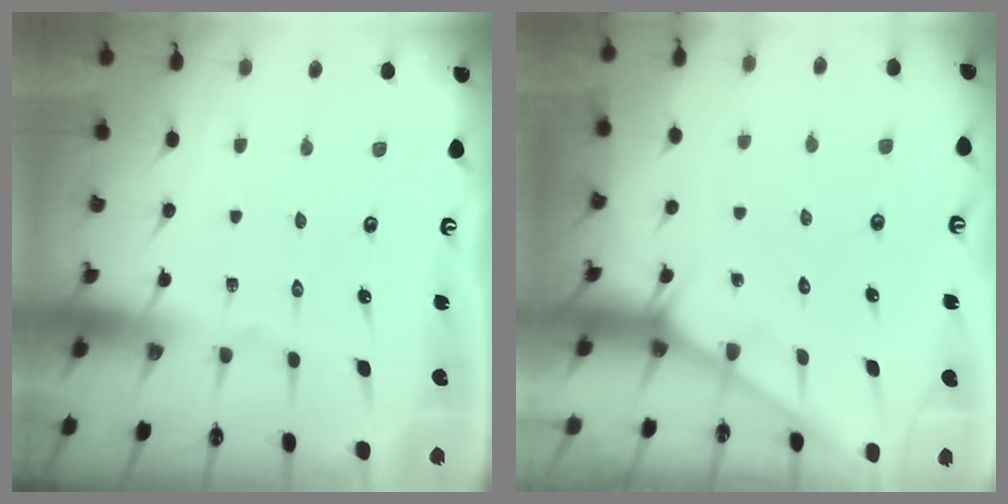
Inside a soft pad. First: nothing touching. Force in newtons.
{"total": 2.0, "press": 2.0, "slide": 0.1}